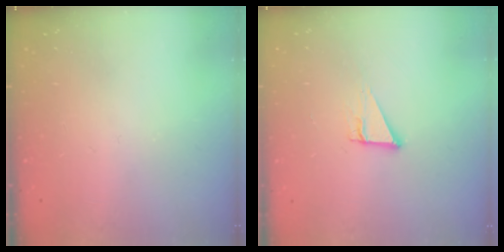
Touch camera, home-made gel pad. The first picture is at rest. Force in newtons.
{"total": 3.1, "press": 3.1, "slide": 0.2}